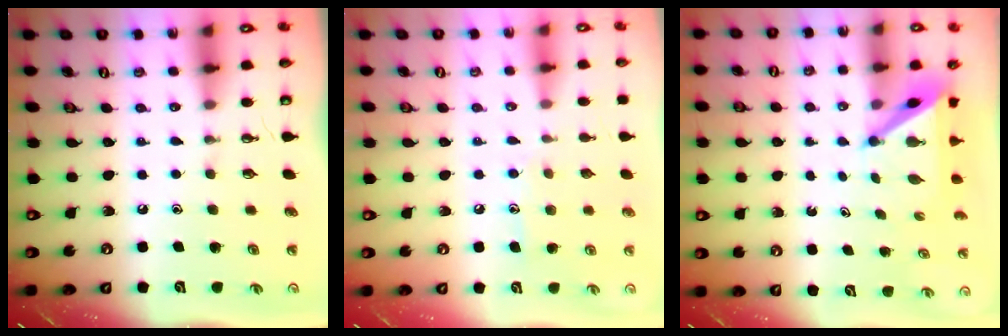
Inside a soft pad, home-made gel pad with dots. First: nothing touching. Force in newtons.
{"total": 7.3, "press": 7.3, "slide": 0.3}
{"total": 4.9, "press": 4.8, "slide": 0.5}